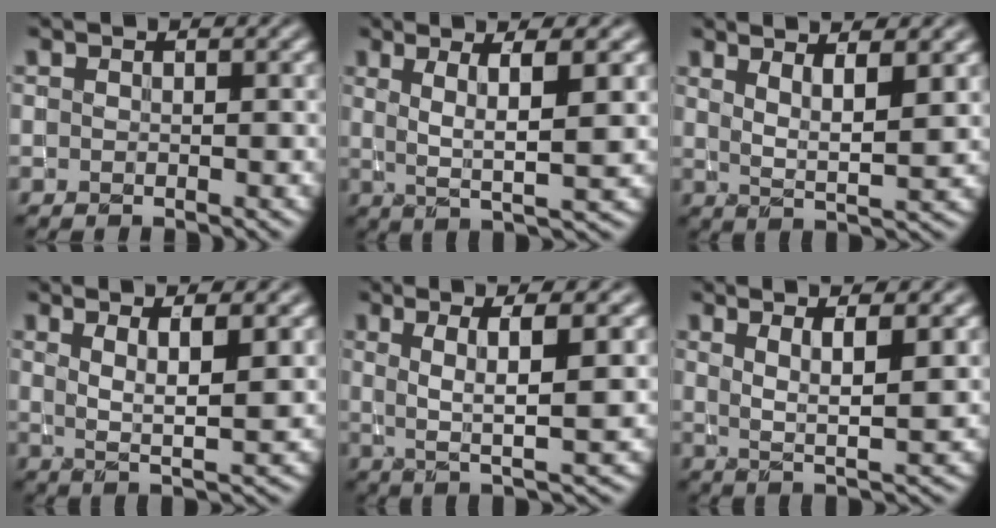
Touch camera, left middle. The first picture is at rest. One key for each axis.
{"total": 5.1, "fx": 1.4, "fy": 1.0, "fz": 4.9, "tx": -0.086, "ty": -0.002, "tz": 0.027}
{"total": 4.2, "fx": 2.3, "fy": 0.8, "fz": 3.4, "tx": -0.060, "ty": -0.009, "tz": 0.043}
{"total": 4.5, "fx": 1.7, "fy": 0.9, "fz": 4.0, "tx": -0.070, "ty": -0.008, "tz": 0.032}
{"total": 5.7, "fx": 1.3, "fy": 1.2, "fz": 5.4, "tx": -0.094, "ty": 0.002, "tz": 0.025}
{"total": 4.3, "fx": 1.7, "fy": 0.8, "fz": 3.9, "tx": -0.068, "ty": -0.008, "tz": 0.033}